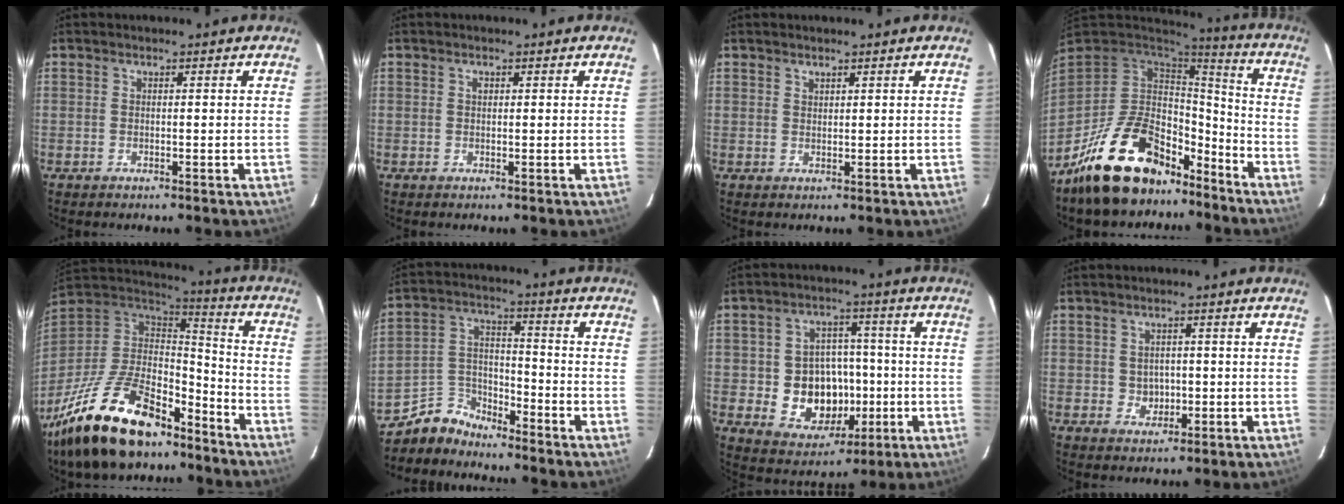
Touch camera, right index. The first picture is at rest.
{"total": 0.6, "force": [0.2, 0.5, 0.3], "torque": [-0.004, 0.002, 0.005]}
{"total": 1.0, "force": [0.9, 0.4, 0.1], "torque": [-0.002, 0.001, 0.017]}
{"total": 21.0, "force": [-14.6, 10.5, 10.9], "torque": [-0.220, 0.011, -0.222]}
{"total": 27.1, "force": [-18.5, 11.9, 15.9], "torque": [-0.322, -0.013, -0.303]}
{"total": 7.1, "force": [-6.2, 3.3, 0.7], "torque": [-0.022, 0.037, -0.129]}
{"total": 12.4, "force": [-2.3, 10.5, 6.2], "torque": [-0.143, 0.010, -0.015]}
{"total": 3.3, "force": [-0.2, 3.2, 0.8], "torque": [-0.016, 0.007, 0.006]}